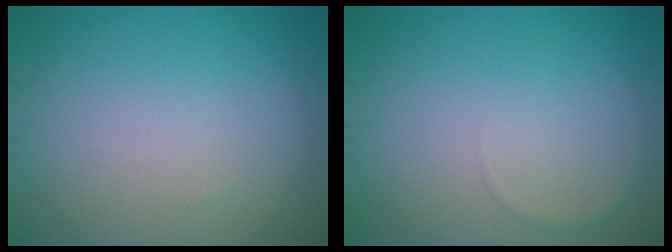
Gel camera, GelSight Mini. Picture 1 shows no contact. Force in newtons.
{"total": 0.5, "press": 0.5, "slide": 0.0}